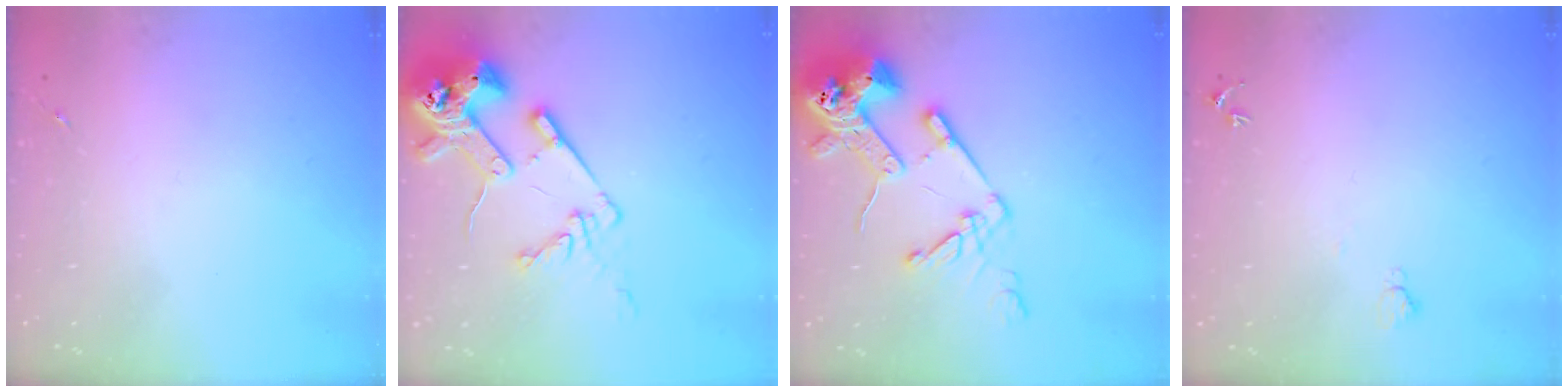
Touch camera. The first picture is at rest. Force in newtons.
{"total": 16.9, "press": 16.8, "slide": 1.8}
{"total": 17.2, "press": 17.1, "slide": 2.2}
{"total": 4.8, "press": 4.8, "slide": 0.6}